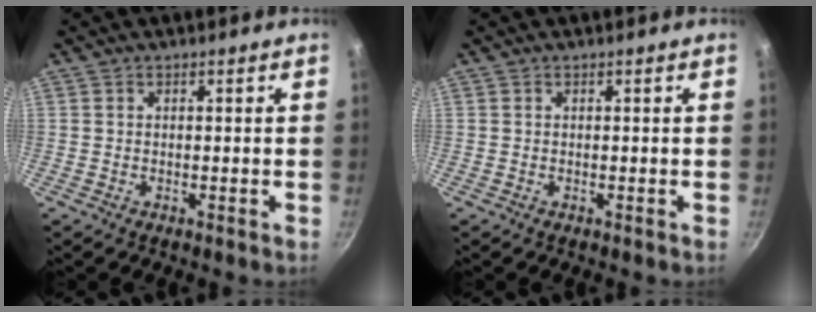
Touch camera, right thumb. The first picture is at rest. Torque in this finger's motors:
{"motor_torque": [-0.02, 0.02, 0.00, 0.00, 0.01]}